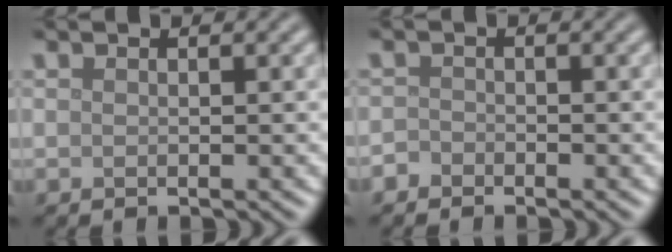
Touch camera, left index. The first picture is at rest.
{"total": 1.0, "force": [-0.8, 0.6, 0.0], "torque": [0.003, 0.002, -0.018]}